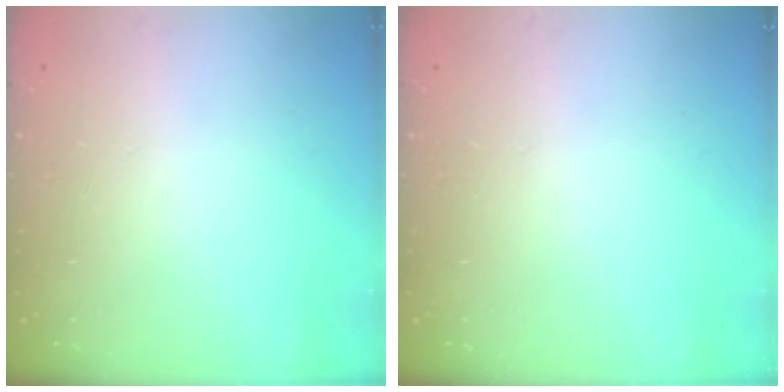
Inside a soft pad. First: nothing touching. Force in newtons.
{"total": 0.0}